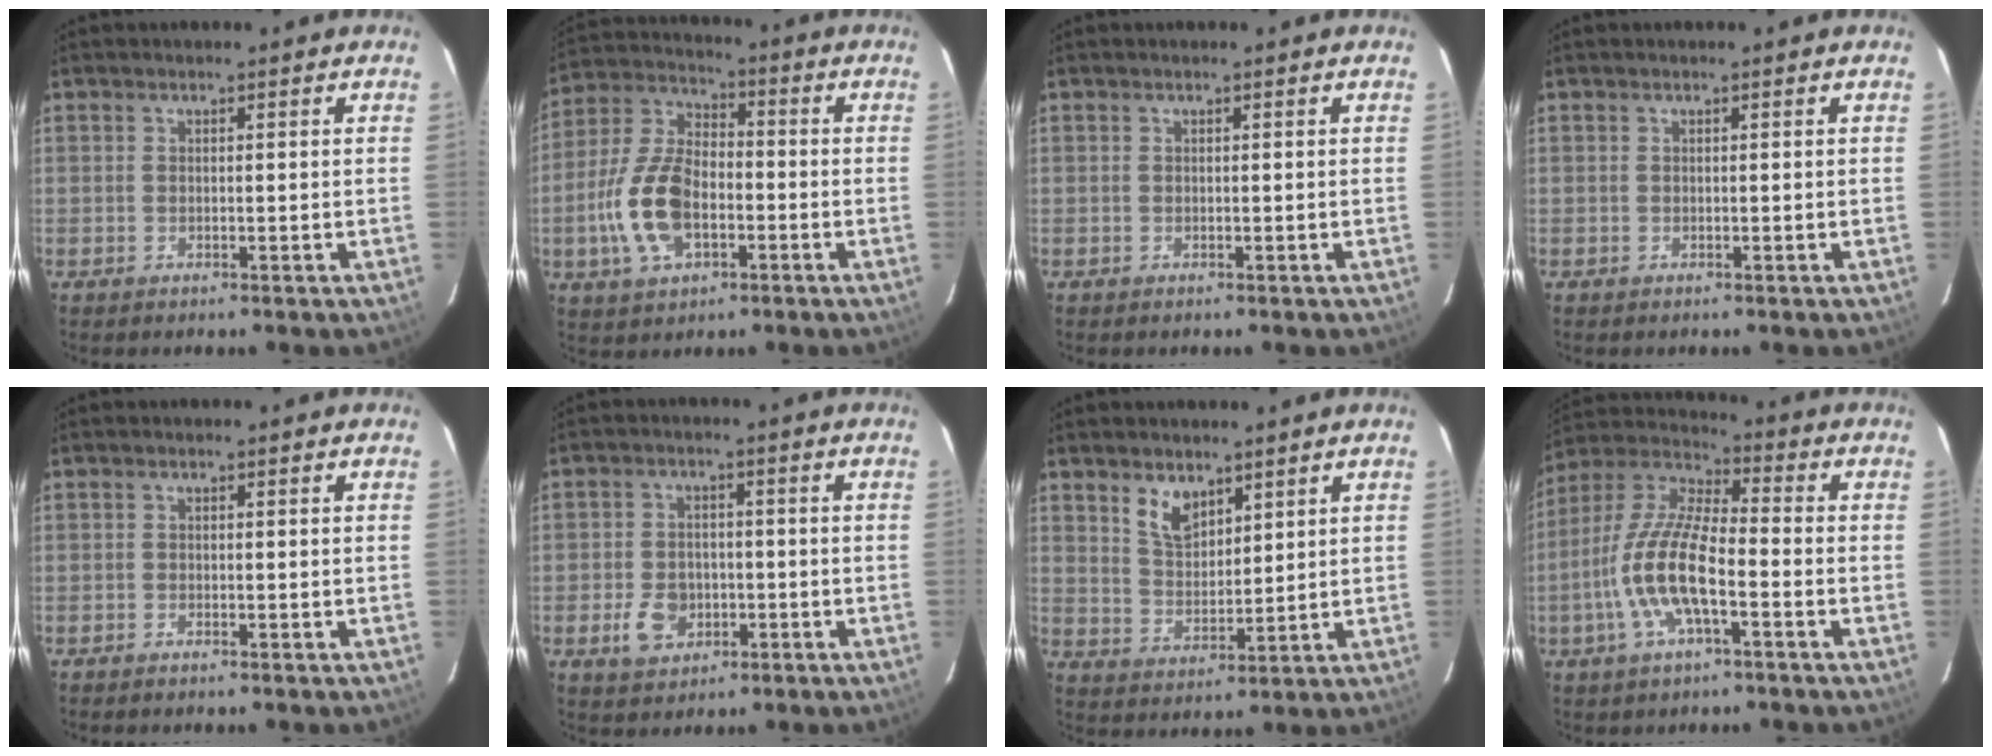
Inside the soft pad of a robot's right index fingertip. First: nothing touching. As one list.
[{"total": 14.1, "force": [-4.1, 7.9, 10.9], "torque": [-0.234, 0.010, -0.073]}, {"total": 0.0}, {"total": 0.0}, {"total": 0.5, "force": [-0.5, 0.1, 0.2], "torque": [-0.005, -0.001, -0.012]}, {"total": 7.0, "force": [-2.6, 5.3, 3.7], "torque": [-0.089, 0.006, -0.038]}, {"total": 6.4, "force": [4.1, 3.5, 3.5], "torque": [-0.059, 0.003, 0.083]}, {"total": 13.6, "force": [-4.5, 4.0, 12.2], "torque": [-0.257, 0.000, -0.091]}]